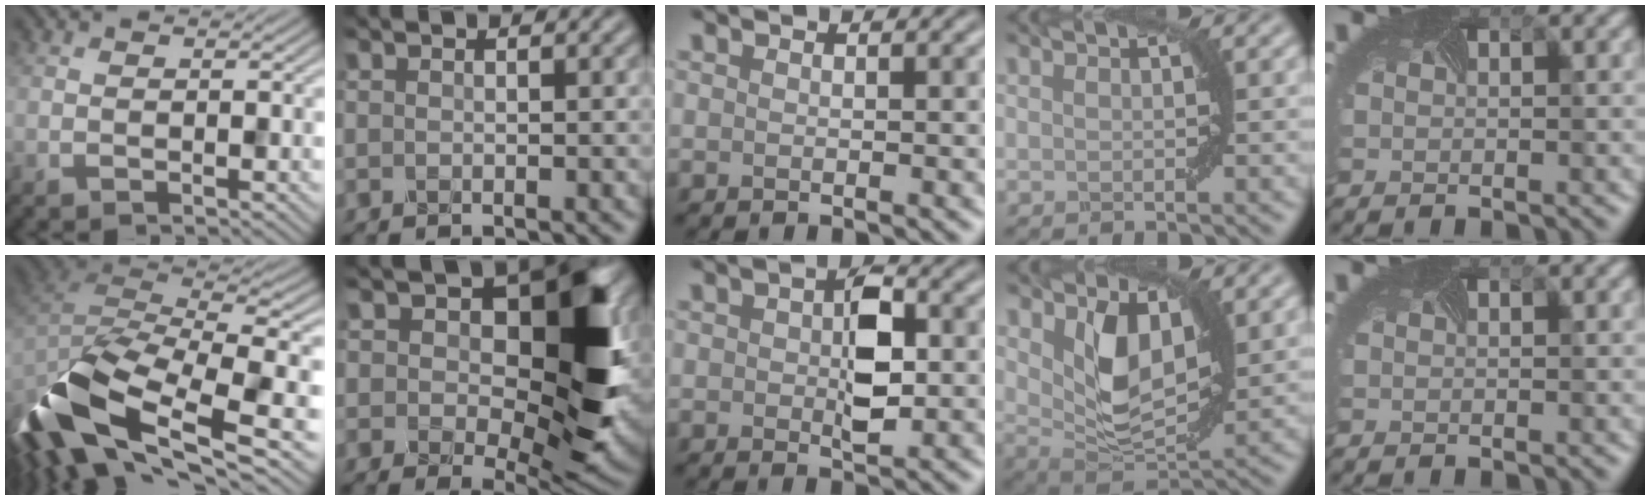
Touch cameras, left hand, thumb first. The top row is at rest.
{"thumb": {"total": 16.9, "force": [-8.0, 6.9, 13.2], "torque": [-0.319, -0.042, -0.127]}, "index": {"total": 12.4, "force": [2.6, 6.8, 10.1], "torque": [-0.128, -0.012, 0.043]}, "middle": {"total": 4.6, "force": [0.2, 2.3, 4.0], "torque": [-0.063, 0.001, 0.001]}, "ring": {"total": 5.6, "force": [1.9, 3.1, 4.2], "torque": [-0.089, -0.010, 0.039]}}